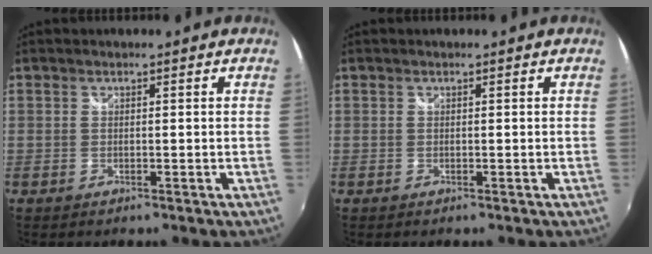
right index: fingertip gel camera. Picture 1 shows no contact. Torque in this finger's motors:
{"motor_torque": [0.00, 0.00, 0.00, 0.00]}